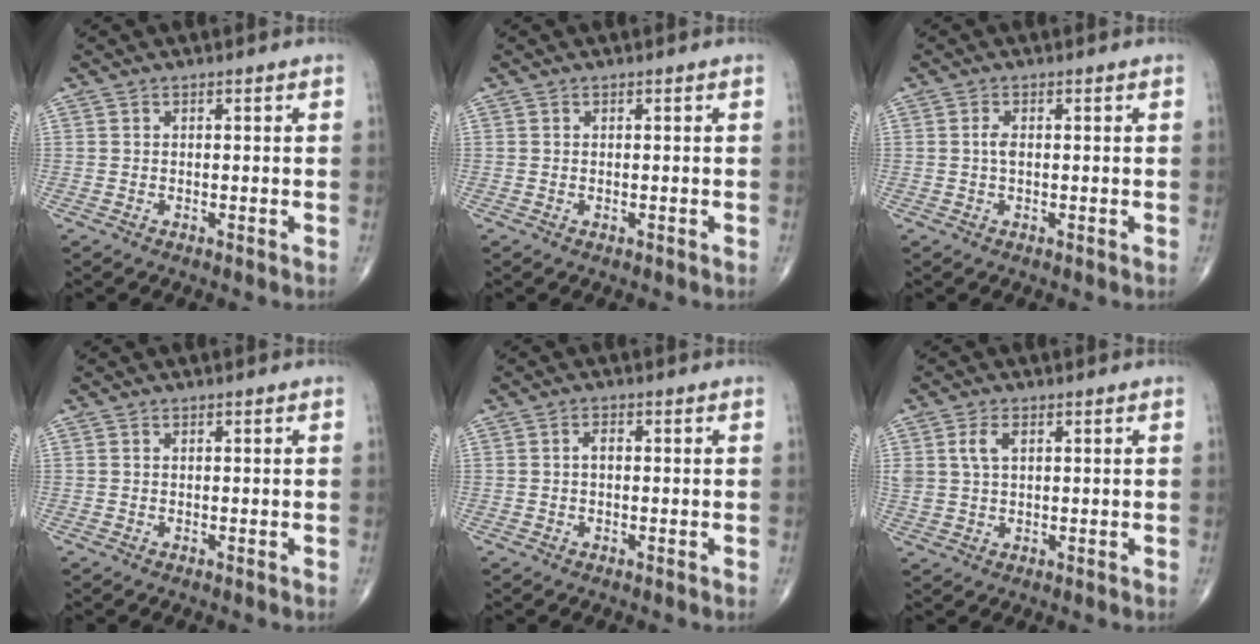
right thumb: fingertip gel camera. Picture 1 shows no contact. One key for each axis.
{"total": 0.0}
{"total": 1.5, "fx": 0.0, "fy": 0.7, "fz": 1.3, "tx": -0.025, "ty": 0.001, "tz": -0.001}
{"total": 0.0}
{"total": 1.6, "fx": 0.0, "fy": 0.9, "fz": 1.3, "tx": -0.019, "ty": 0.006, "tz": -0.004}
{"total": 4.2, "fx": 1.5, "fy": 2.4, "fz": 3.0, "tx": -0.065, "ty": 0.002, "tz": 0.032}